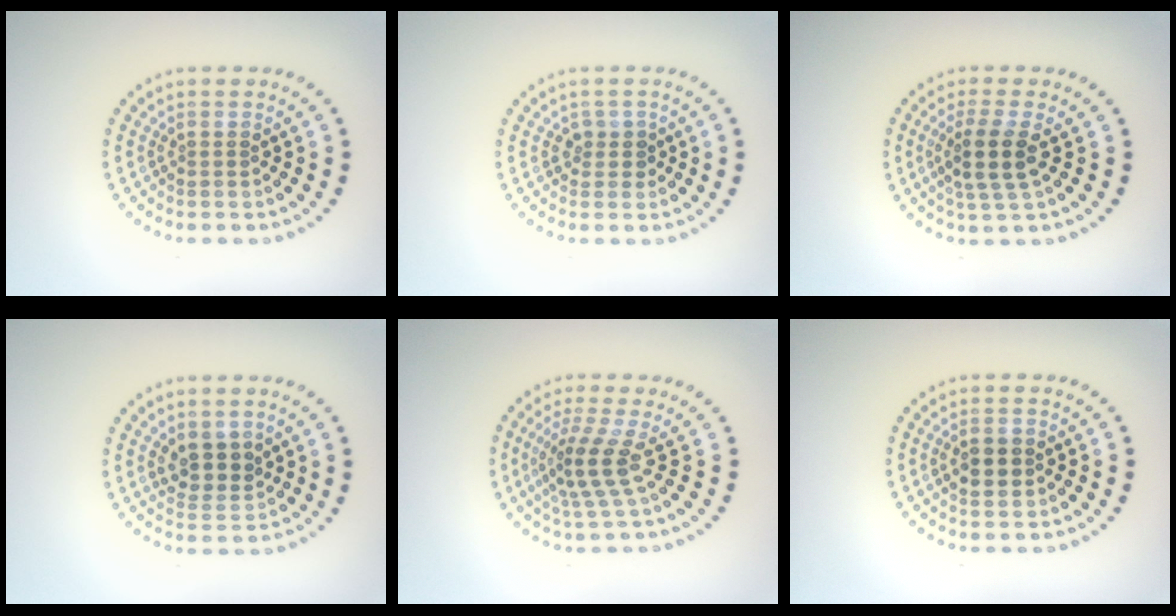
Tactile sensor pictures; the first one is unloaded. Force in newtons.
{"total": 1.5, "press": 1.3, "slide": 0.8}
{"total": 3.3, "press": 2.7, "slide": 1.8}
{"total": 2.8, "press": 2.5, "slide": 1.2}
{"total": 3.5, "press": 2.4, "slide": 2.5}
{"total": 2.5, "press": 2.5, "slide": 0.2}